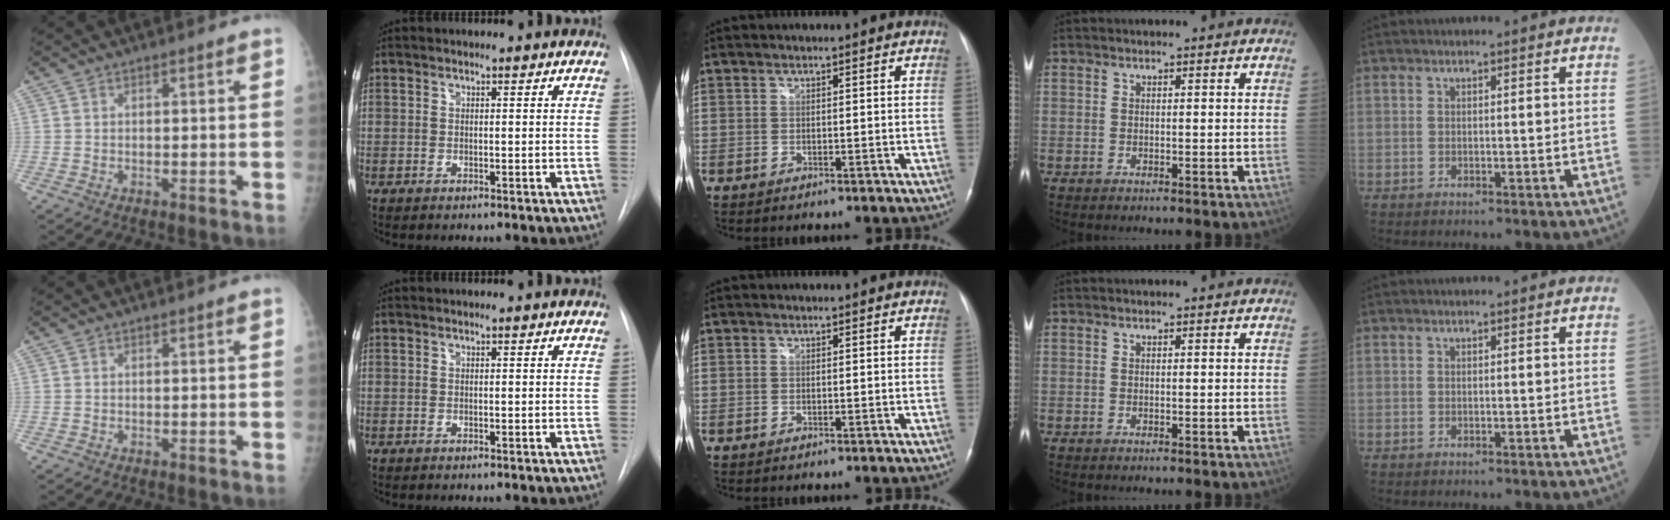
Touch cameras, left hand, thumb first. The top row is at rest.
{}